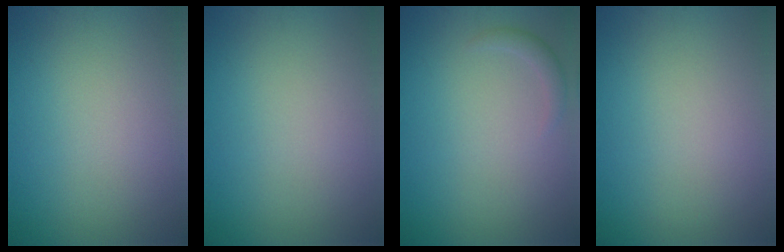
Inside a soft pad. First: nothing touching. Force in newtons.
{"total": 0.0}
{"total": 1.1, "press": 1.1, "slide": 0.0}
{"total": 0.0}